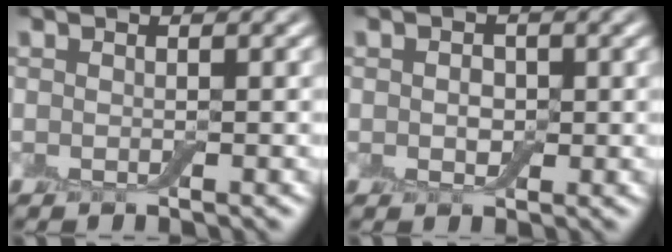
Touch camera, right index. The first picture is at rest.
{"total": 1.4, "force": [0.1, 1.1, 0.8], "torque": [-0.015, 0.002, -0.001]}